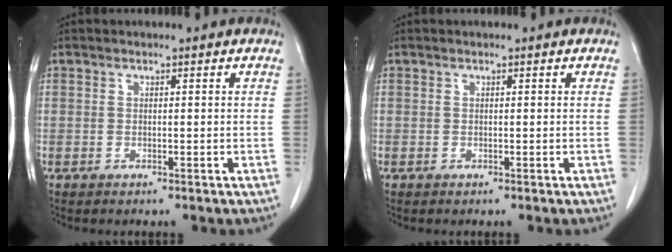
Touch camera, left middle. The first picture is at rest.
{"total": 0.0}